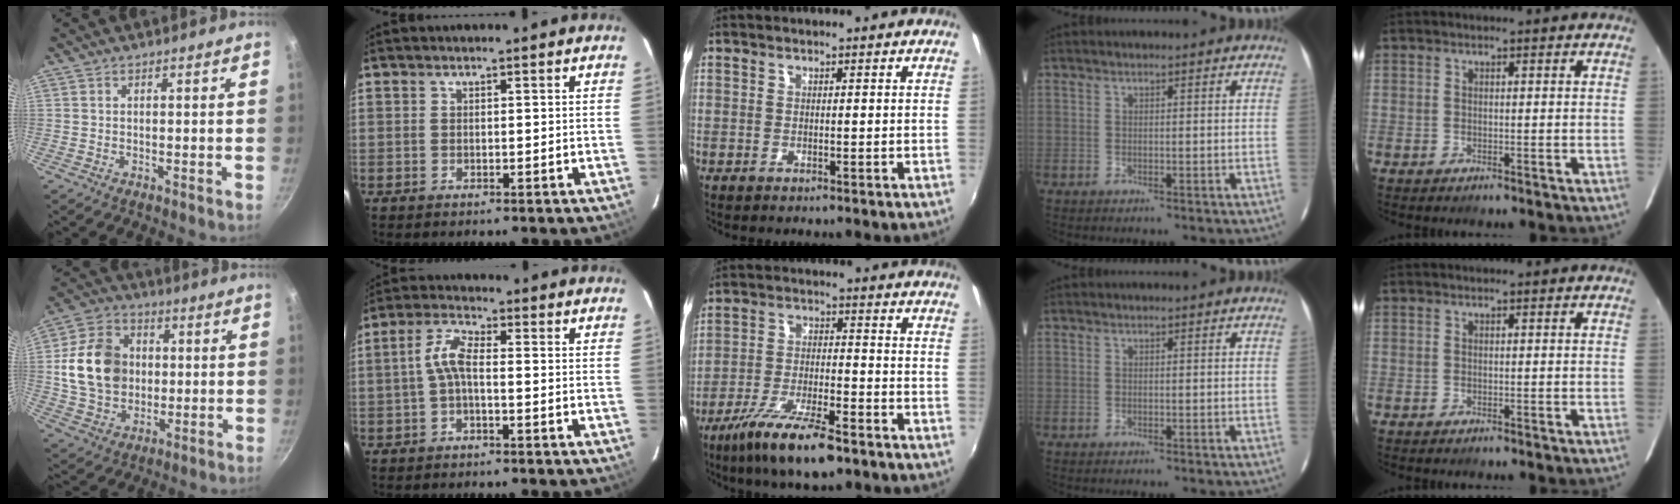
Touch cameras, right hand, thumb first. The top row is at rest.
{"thumb": {"total": 16.0, "force": [1.2, 12.7, 9.7], "torque": [-0.149, 0.013, 0.021]}, "index": {"total": 4.4, "force": [-1.0, 1.4, 4.1], "torque": [-0.092, 0.015, -0.022]}, "middle": {"total": 12.8, "force": [-8.9, 3.1, 8.6], "torque": [-0.183, -0.027, -0.161]}}